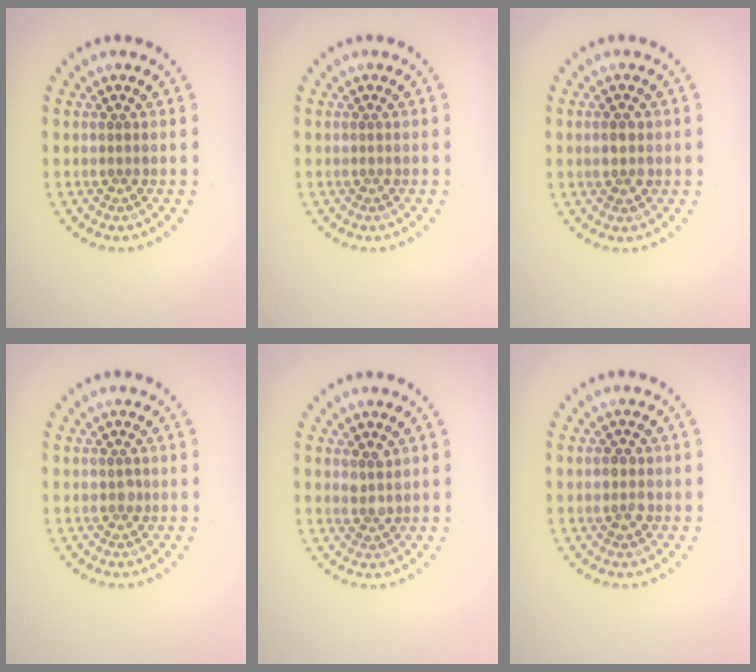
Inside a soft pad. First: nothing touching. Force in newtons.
{"total": 0.0}
{"total": 1.4, "press": 1.4, "slide": 0.3}
{"total": 0.6, "press": 0.5, "slide": 0.2}
{"total": 1.5, "press": 1.3, "slide": 0.9}
{"total": 1.5, "press": 1.5, "slide": 0.2}